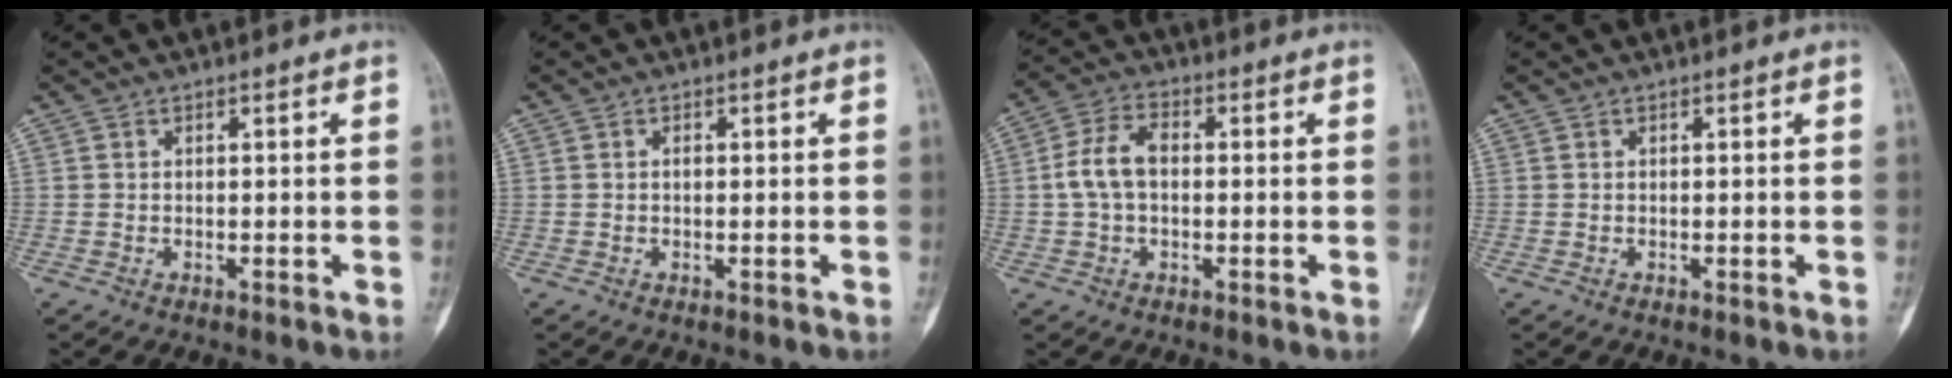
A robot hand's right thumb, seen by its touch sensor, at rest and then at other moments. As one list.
[{"total": 0.5, "force": [0.0, 0.3, 0.4], "torque": [-0.009, 0.001, -0.001]}, {"total": 7.3, "force": [0.0, 4.5, 5.7], "torque": [-0.115, 0.023, -0.006]}, {"total": 0.0}]